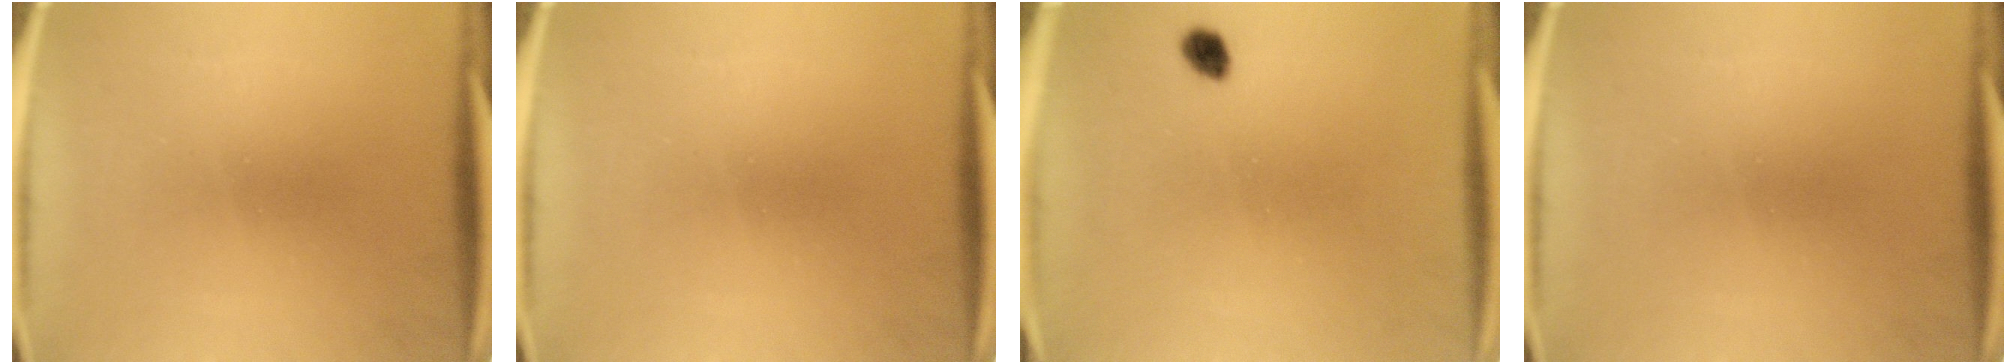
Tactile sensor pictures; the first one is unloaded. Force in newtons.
{"total": 0.0}
{"total": 2.2}
{"total": 0.0}